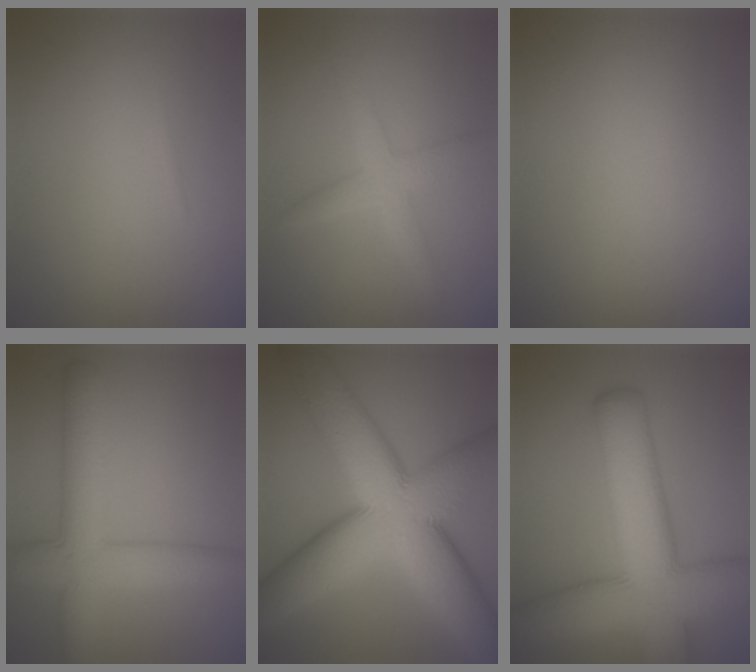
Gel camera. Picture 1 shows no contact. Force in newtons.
{"total": 2.7, "press": 2.7, "slide": 0.1}
{"total": 0.0}
{"total": 6.2, "press": 6.2, "slide": 0.2}
{"total": 15.8, "press": 15.8, "slide": 0.8}
{"total": 12.7, "press": 12.6, "slide": 0.7}